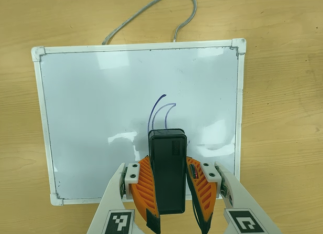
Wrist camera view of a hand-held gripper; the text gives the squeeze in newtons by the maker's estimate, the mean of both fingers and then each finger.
{"total": 7.1, "left": 5.7, "right": 8.4}